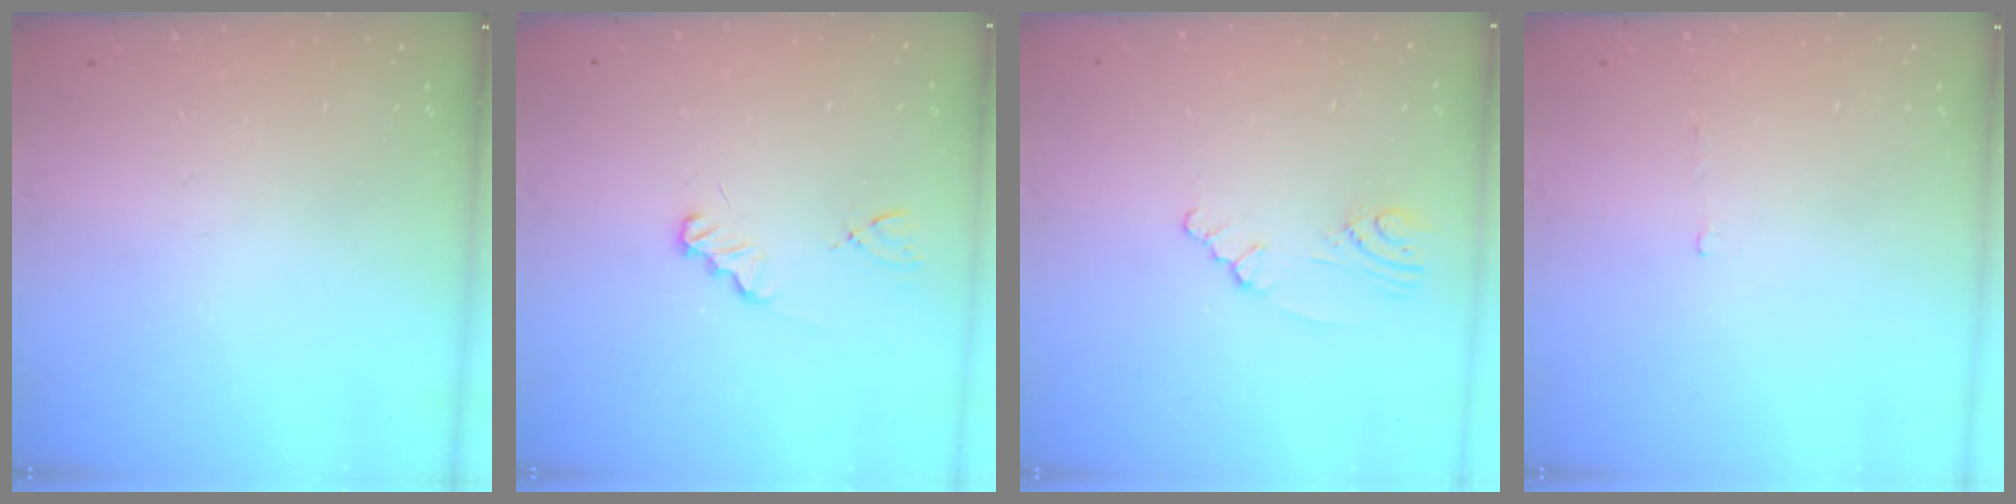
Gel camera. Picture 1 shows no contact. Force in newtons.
{"total": 1.2, "press": 1.2, "slide": 0.1}
{"total": 2.0, "press": 2.0, "slide": 0.4}
{"total": 1.6, "press": 1.5, "slide": 0.3}